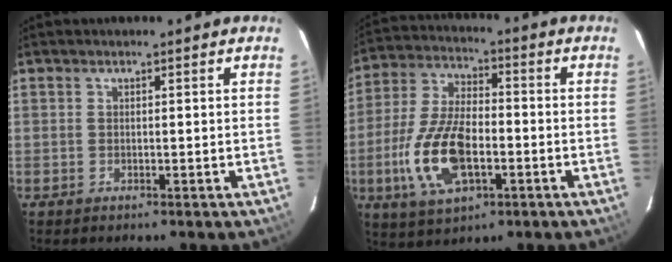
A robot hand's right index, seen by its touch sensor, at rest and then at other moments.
{"total": 15.2, "force": [-4.5, 7.0, 12.8], "torque": [-0.275, -0.003, -0.081]}